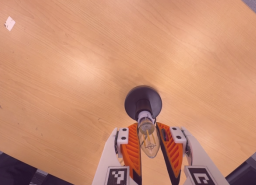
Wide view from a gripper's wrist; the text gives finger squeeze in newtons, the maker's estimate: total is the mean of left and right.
{"total": 12.2, "left": 11.7, "right": 12.6}